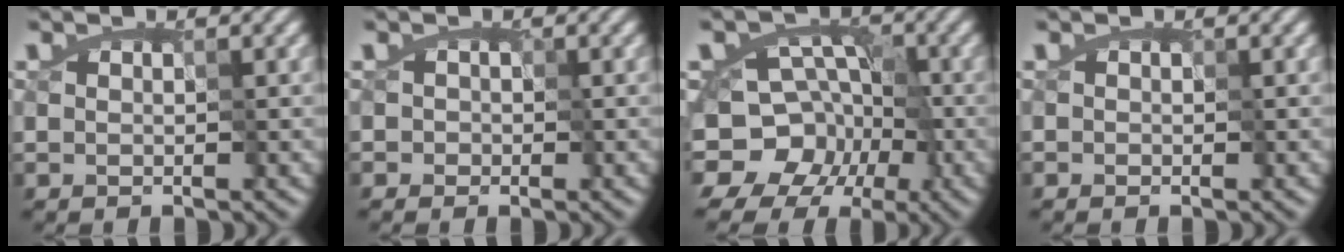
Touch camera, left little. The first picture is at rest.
{"total": 1.2, "force": [-0.4, 1.1, 0.3], "torque": [-0.009, 0.008, -0.011]}
{"total": 12.4, "force": [-6.8, 9.4, 4.3], "torque": [-0.051, -0.006, -0.131]}
{"total": 0.0}